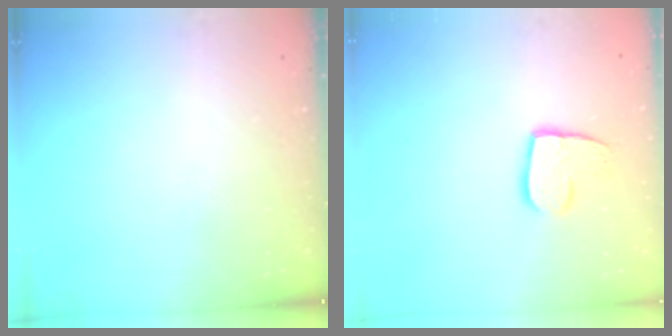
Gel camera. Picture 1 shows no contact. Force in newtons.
{"total": 10.5, "press": 10.5, "slide": 0.8}